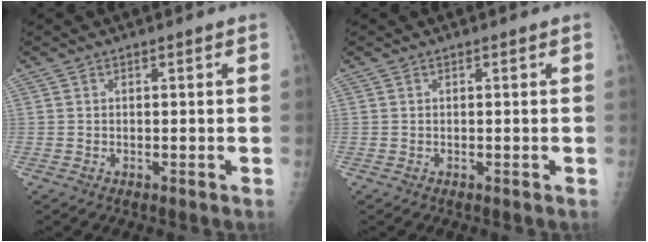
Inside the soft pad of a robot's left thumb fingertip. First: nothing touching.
{"total": 0.0}